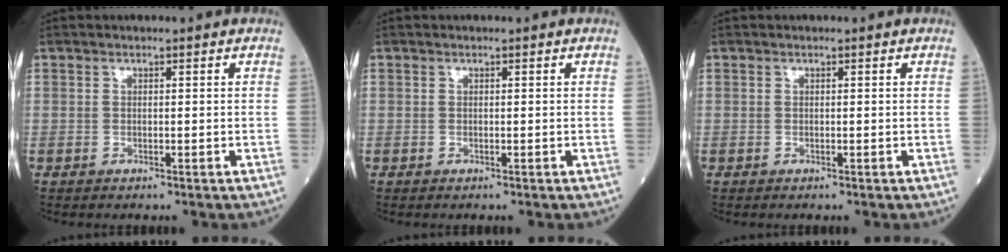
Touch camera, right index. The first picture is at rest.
{"total": 0.0}
{"total": 0.0}